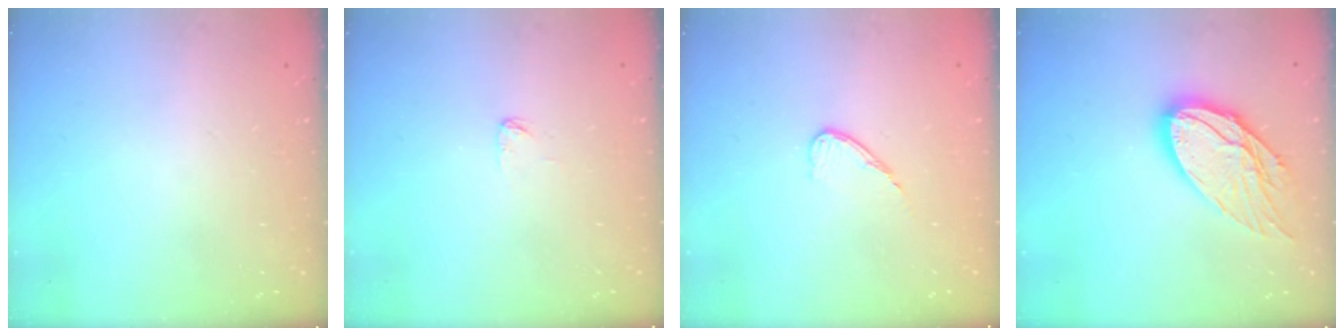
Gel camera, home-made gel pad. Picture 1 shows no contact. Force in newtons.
{"total": 2.9, "press": 2.9, "slide": 0.1}
{"total": 6.6, "press": 6.6, "slide": 0.5}
{"total": 16.3, "press": 16.2, "slide": 1.4}